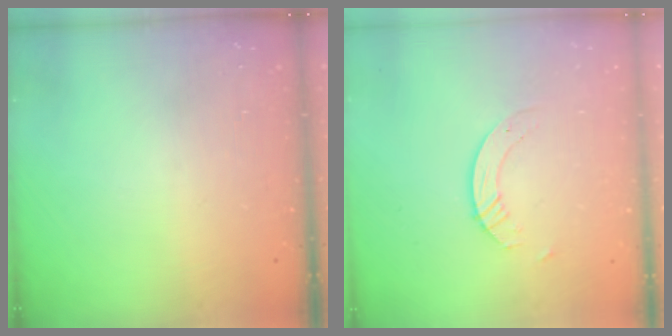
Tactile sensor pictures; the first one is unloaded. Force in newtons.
{"total": 3.8, "press": 3.8, "slide": 0.3}